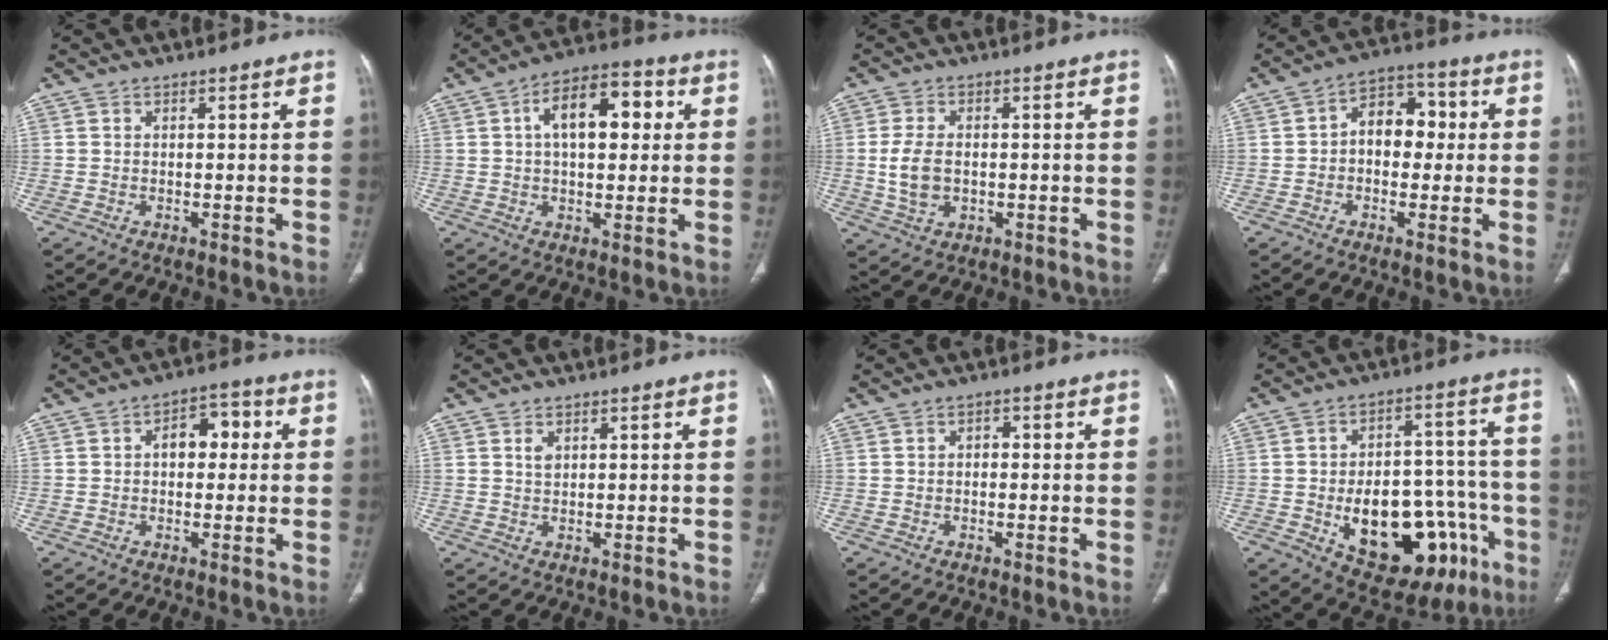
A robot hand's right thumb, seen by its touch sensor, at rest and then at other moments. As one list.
[{"total": 12.8, "force": [2.9, 6.8, 10.4], "torque": [-0.143, 0.023, 0.040]}, {"total": 6.4, "force": [-0.3, 4.1, 4.9], "torque": [-0.103, 0.001, 0.000]}, {"total": 9.4, "force": [0.5, 6.5, 6.7], "torque": [-0.065, 0.029, -0.003]}, {"total": 7.0, "force": [0.9, 4.6, 5.2], "torque": [-0.048, 0.023, 0.007]}, {"total": 1.7, "force": [0.8, 1.1, 1.1], "torque": [-0.018, -0.002, 0.019]}, {"total": 1.5, "force": [0.0, 1.0, 1.0], "torque": [-0.012, 0.009, -0.003]}, {"total": 23.8, "force": [-8.2, 13.4, 17.8], "torque": [-0.218, 0.042, -0.095]}]